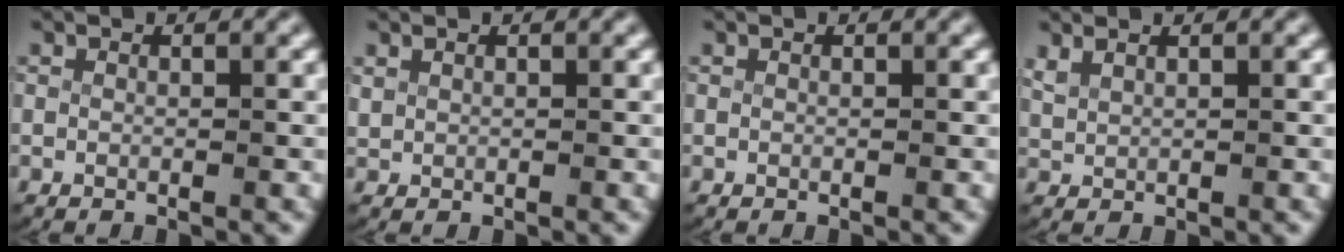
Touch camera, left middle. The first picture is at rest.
{"total": 0.7, "force": [0.5, 0.4, 0.4], "torque": [-0.014, -0.001, 0.016]}
{"total": 0.0}
{"total": 1.4, "force": [1.0, 0.7, 0.7], "torque": [-0.023, -0.003, 0.031]}